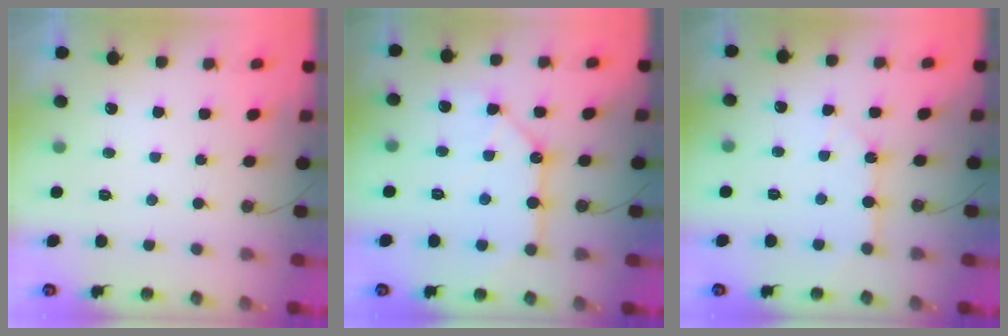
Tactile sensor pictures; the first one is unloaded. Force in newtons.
{"total": 12.5, "press": 12.5, "slide": 0.9}
{"total": 7.0, "press": 6.9, "slide": 0.7}